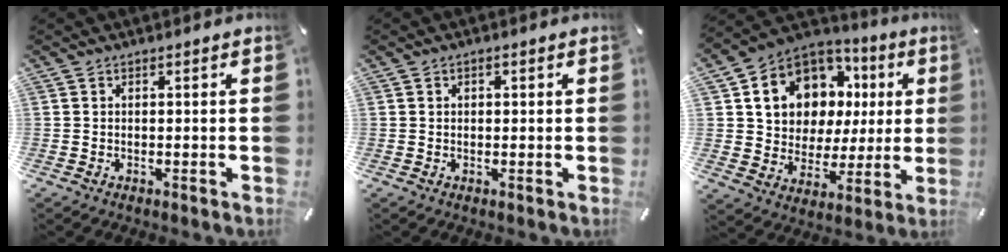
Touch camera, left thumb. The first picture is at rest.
{"total": 0.8, "force": [0.1, 0.7, 0.4], "torque": [-0.007, 0.006, 0.000]}
{"total": 12.5, "force": [4.8, 10.6, 4.7], "torque": [-0.096, -0.035, 0.100]}